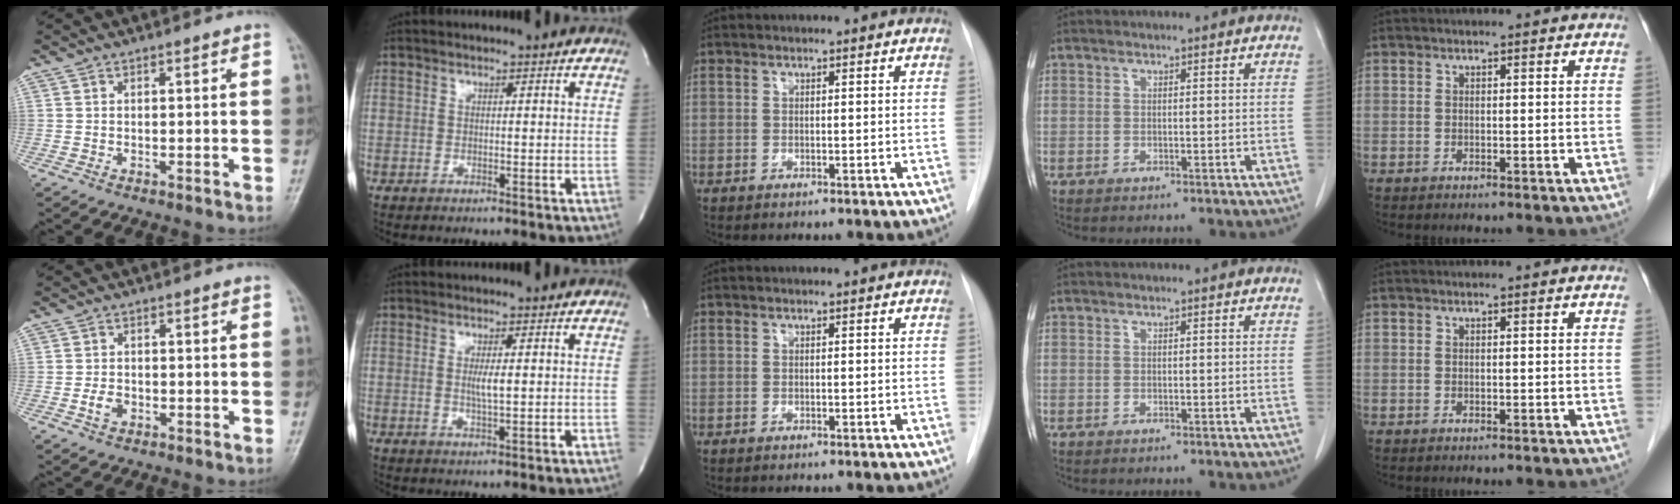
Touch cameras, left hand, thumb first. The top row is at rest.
{"thumb": {"total": 2.8, "force": [-0.9, 2.0, 1.6], "torque": [-0.027, 0.007, -0.018]}, "index": {"total": 2.6, "force": [0.2, 0.2, 2.6], "torque": [-0.053, -0.005, 0.003]}}